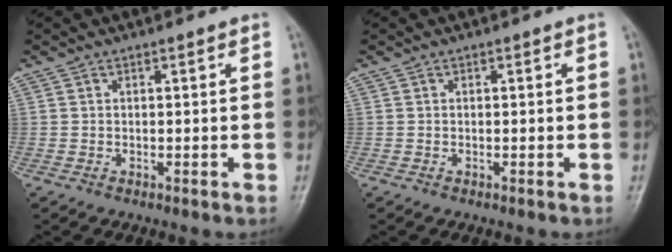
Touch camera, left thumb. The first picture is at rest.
{"total": 0.0}